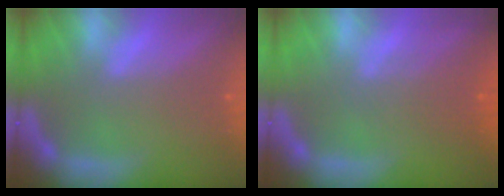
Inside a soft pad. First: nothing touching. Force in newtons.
{"total": 3.0}